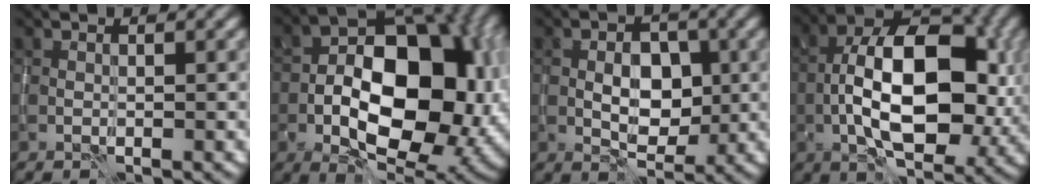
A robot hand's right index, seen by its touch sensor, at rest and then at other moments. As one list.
[{"total": 14.3, "force": [-1.8, 8.4, 11.5], "torque": [-0.155, 0.005, -0.037]}, {"total": 4.3, "force": [0.0, 2.7, 3.3], "torque": [-0.049, 0.000, 0.002]}, {"total": 12.2, "force": [-1.4, 6.2, 10.5], "torque": [-0.168, 0.015, -0.031]}]